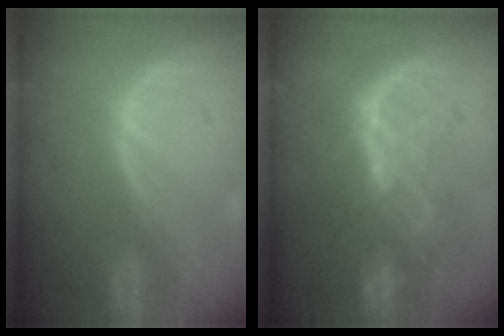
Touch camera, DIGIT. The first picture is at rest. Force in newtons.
{"total": 7.3, "press": 7.2, "slide": 1.3}